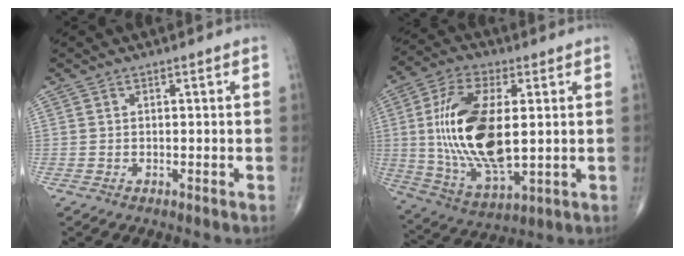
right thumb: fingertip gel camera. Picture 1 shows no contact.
{"total": 20.3, "force": [1.6, 9.4, 17.9], "torque": [-0.346, -0.015, 0.035]}